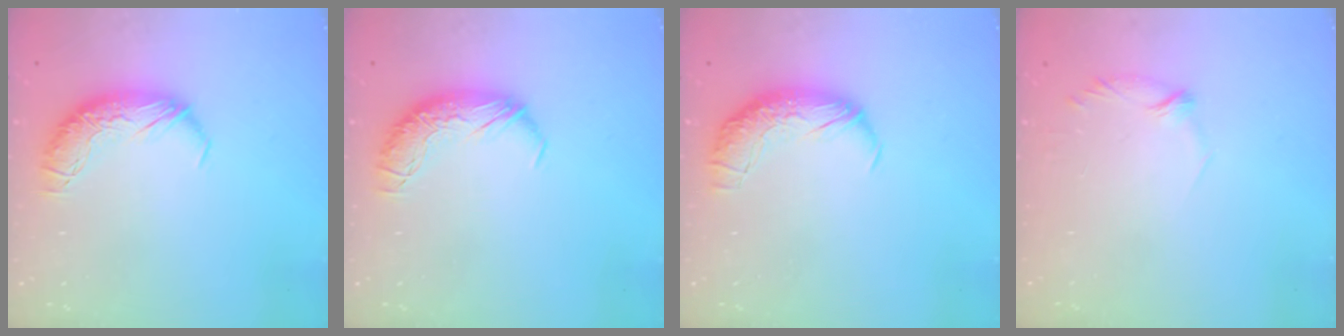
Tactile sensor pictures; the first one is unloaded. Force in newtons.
{"total": 0.0}
{"total": 2.4, "press": 1.0, "slide": 2.2}
{"total": 5.7, "press": 5.6, "slide": 1.0}